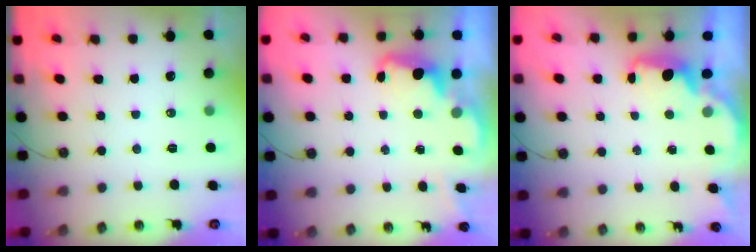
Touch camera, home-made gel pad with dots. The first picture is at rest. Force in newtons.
{"total": 2.2, "press": 2.1, "slide": 0.7}
{"total": 1.9, "press": 1.8, "slide": 0.7}